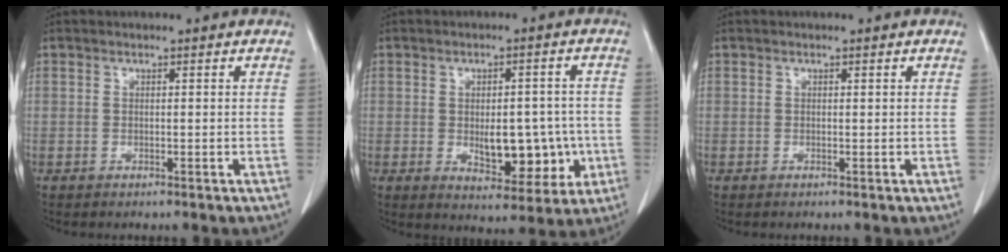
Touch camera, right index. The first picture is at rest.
{"total": 9.8, "force": [-1.6, 4.9, 8.3], "torque": [-0.101, 0.008, -0.007]}
{"total": 0.0}